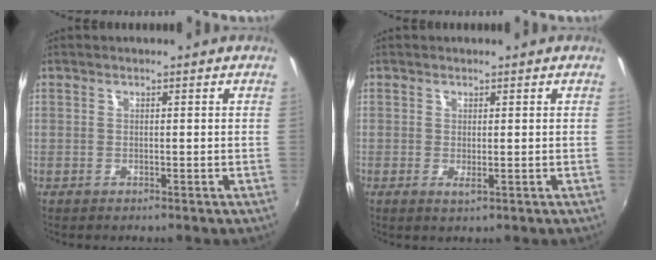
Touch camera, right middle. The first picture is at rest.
{"total": 1.5, "force": [-0.1, 0.3, 1.4], "torque": [-0.026, -0.007, -0.002]}